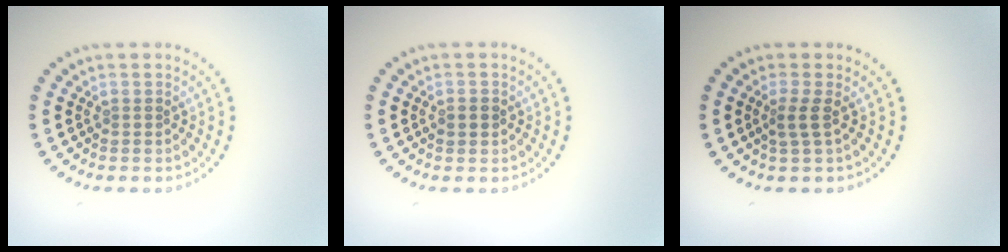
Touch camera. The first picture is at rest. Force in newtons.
{"total": 1.6, "press": 1.6, "slide": 0.2}
{"total": 1.8, "press": 1.2, "slide": 1.3}